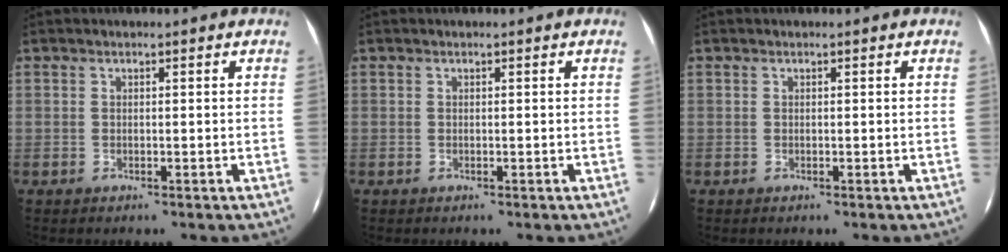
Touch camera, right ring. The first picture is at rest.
{"total": 0.0}
{"total": 0.0}